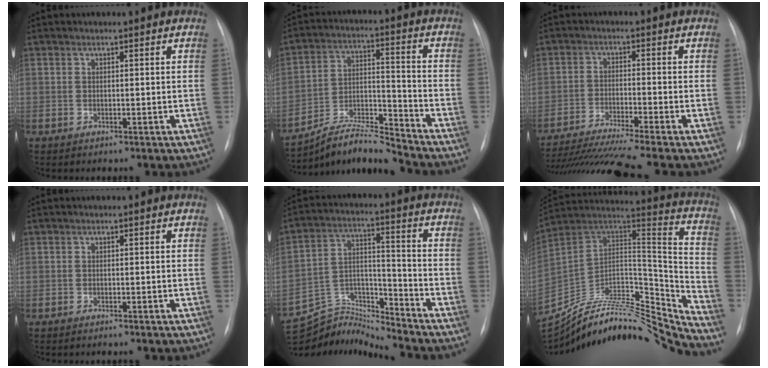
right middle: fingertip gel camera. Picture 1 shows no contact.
{"total": 9.9, "force": [-9.7, -1.1, 1.6], "torque": [-0.033, 0.024, -0.177]}
{"total": 13.3, "force": [-11.5, -2.1, 6.4], "torque": [-0.099, -0.026, -0.187]}
{"total": 0.8, "force": [-0.7, -0.1, 0.4], "torque": [-0.006, 0.000, -0.009]}
{"total": 11.0, "force": [-10.9, -0.9, -1.1], "torque": [0.015, 0.059, -0.206]}
{"total": 29.2, "force": [-27.8, 3.0, 8.2], "torque": [-0.131, 0.021, -0.434]}